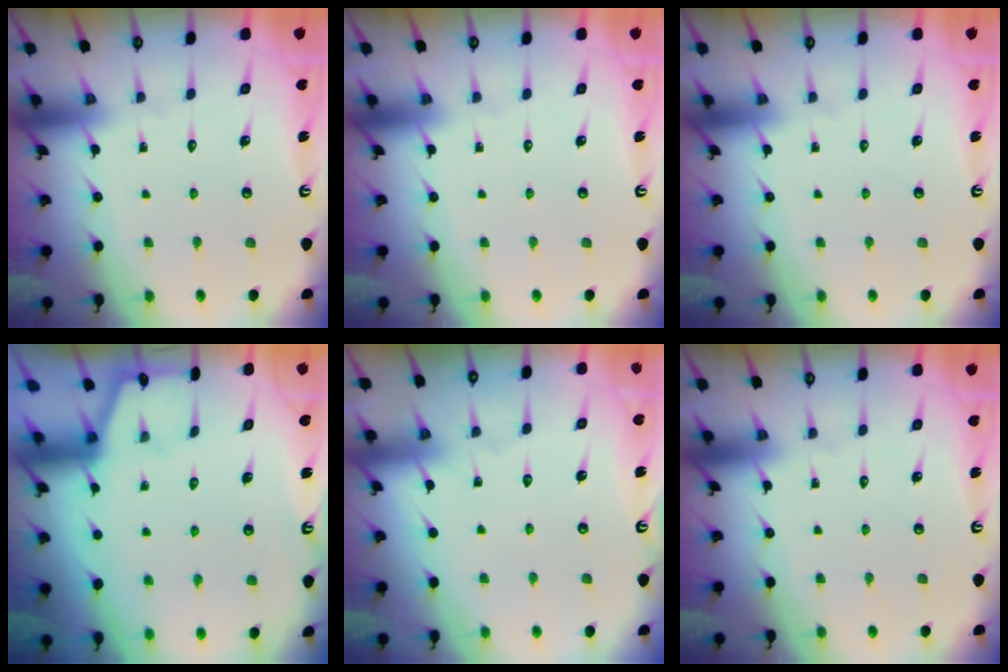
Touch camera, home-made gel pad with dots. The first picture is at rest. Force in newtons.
{"total": 0.0}
{"total": 0.0}
{"total": 0.8, "press": 0.7, "slide": 0.2}
{"total": 2.8, "press": 2.8, "slide": 0.5}
{"total": 0.0}